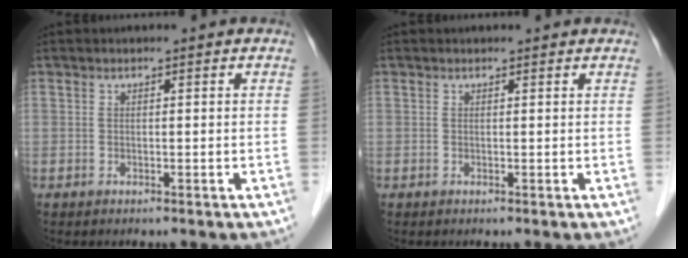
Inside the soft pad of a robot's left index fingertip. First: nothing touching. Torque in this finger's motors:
{"motor_torque": [0.22, -0.11, 0.00, 0.02]}